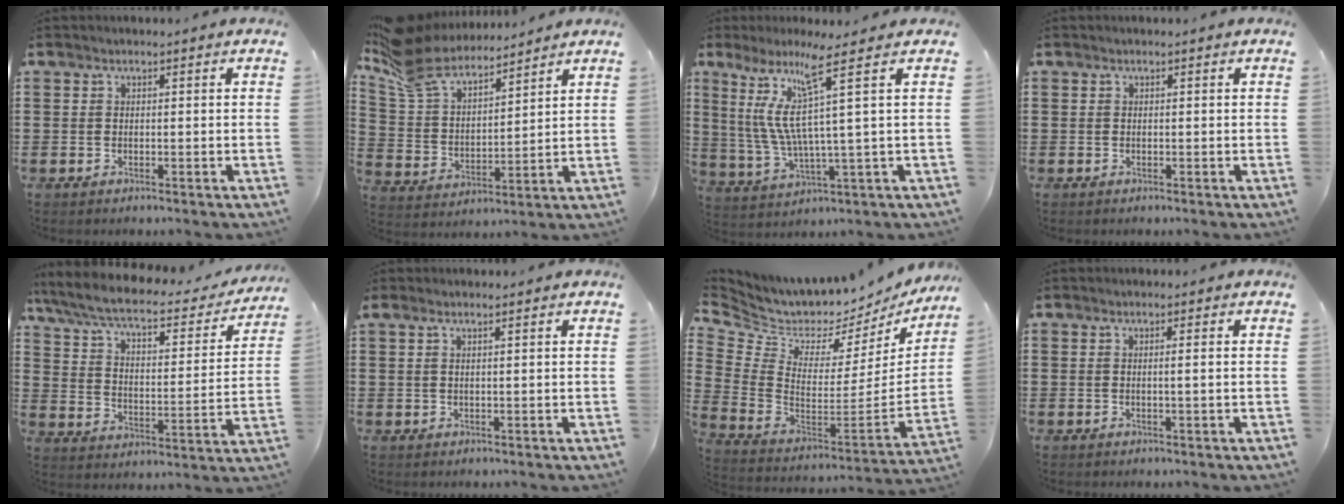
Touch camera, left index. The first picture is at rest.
{"total": 9.6, "force": [8.5, 2.8, 3.5], "torque": [-0.106, -0.041, 0.156]}
{"total": 10.4, "force": [4.6, -0.4, 9.4], "torque": [-0.221, -0.032, 0.065]}
{"total": 0.0}
{"total": 6.9, "force": [5.5, 1.3, 3.9], "torque": [-0.098, -0.032, 0.091]}
{"total": 1.0, "force": [0.6, -0.1, 0.8], "torque": [-0.016, -0.002, 0.010]}
{"total": 3.9, "force": [3.4, 2.0, 0.5], "torque": [-0.043, -0.056, 0.051]}
{"total": 1.1, "force": [-0.1, -0.4, 1.0], "torque": [-0.017, -0.005, -0.003]}